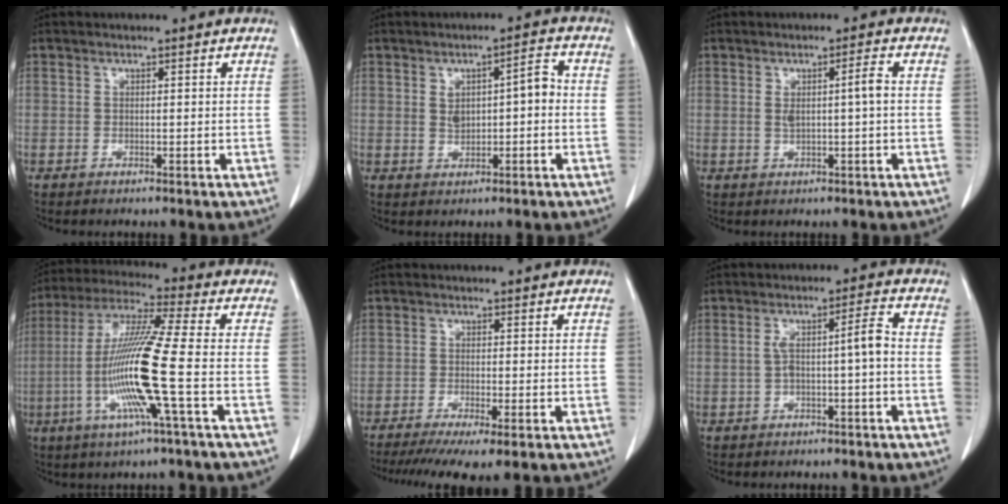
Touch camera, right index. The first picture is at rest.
{"total": 5.0, "force": [0.3, 1.9, 4.6], "torque": [-0.075, 0.022, 0.010]}
{"total": 3.2, "force": [0.3, -0.1, 3.2], "torque": [-0.057, 0.003, 0.009]}
{"total": 15.0, "force": [-3.3, -1.1, 14.6], "torque": [-0.298, -0.009, -0.077]}
{"total": 8.3, "force": [-5.9, 0.8, 5.8], "torque": [-0.087, -0.019, -0.095]}
{"total": 4.7, "force": [-0.6, 0.3, 4.6], "torque": [-0.083, 0.024, -0.004]}